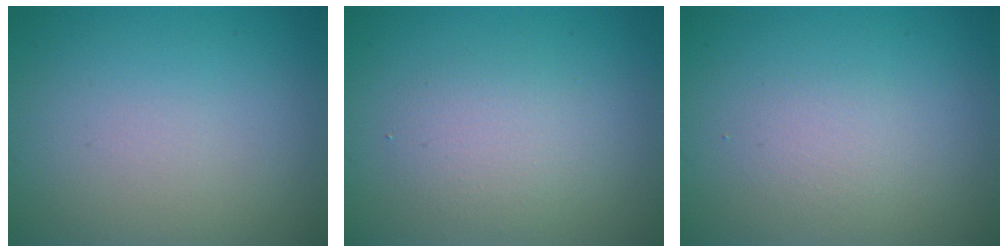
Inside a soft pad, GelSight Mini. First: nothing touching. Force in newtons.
{"total": 2.3, "press": 2.3, "slide": 0.2}
{"total": 1.3, "press": 1.3, "slide": 0.0}